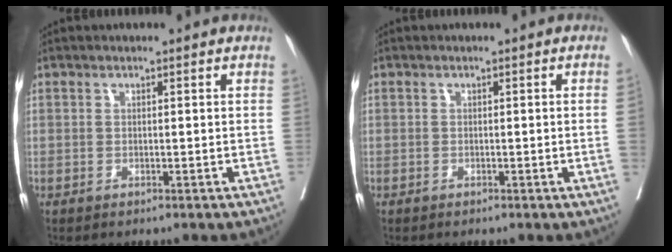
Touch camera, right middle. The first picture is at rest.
{"total": 1.0, "force": [-0.2, -0.4, 0.9], "torque": [-0.005, 0.001, -0.002]}